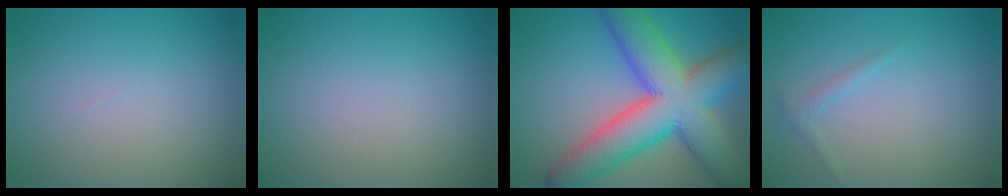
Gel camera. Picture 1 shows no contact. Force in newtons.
{"total": 0.0}
{"total": 12.6, "press": 12.6, "slide": 0.5}
{"total": 0.9, "press": 0.9, "slide": 0.1}